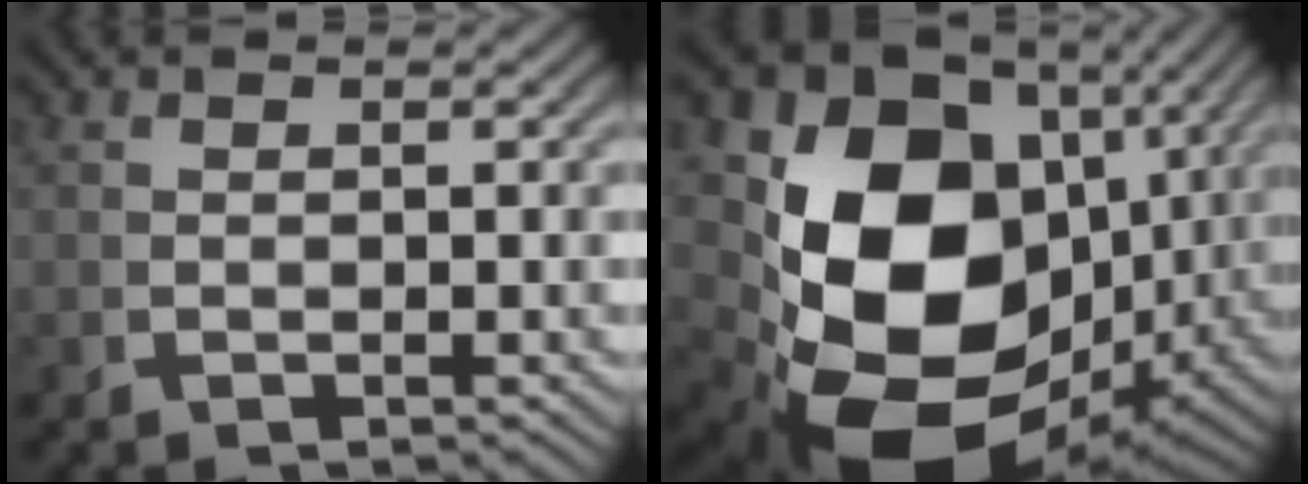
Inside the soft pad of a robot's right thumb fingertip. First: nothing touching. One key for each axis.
{"total": 26.1, "fx": -2.2, "fy": 18.0, "fz": 18.7, "tx": -0.356, "ty": -0.088, "tz": 0.008}